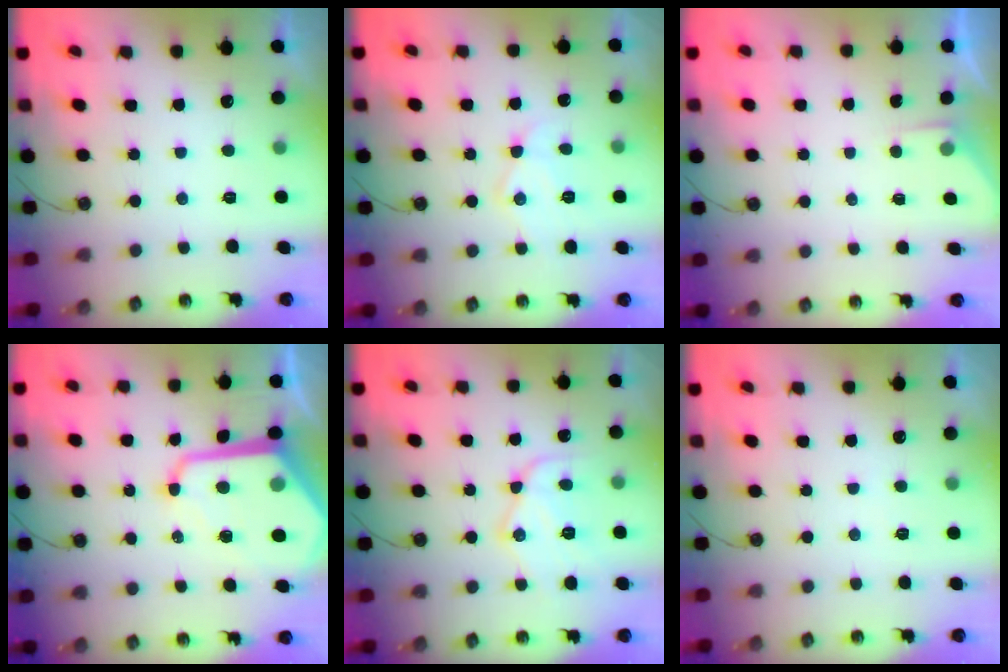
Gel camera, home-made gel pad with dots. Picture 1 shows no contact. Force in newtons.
{"total": 10.7, "press": 10.7, "slide": 0.7}
{"total": 2.1, "press": 2.0, "slide": 0.3}
{"total": 16.1, "press": 16.1, "slide": 1.4}
{"total": 13.5, "press": 13.5, "slide": 1.4}
{"total": 3.0, "press": 2.9, "slide": 0.5}